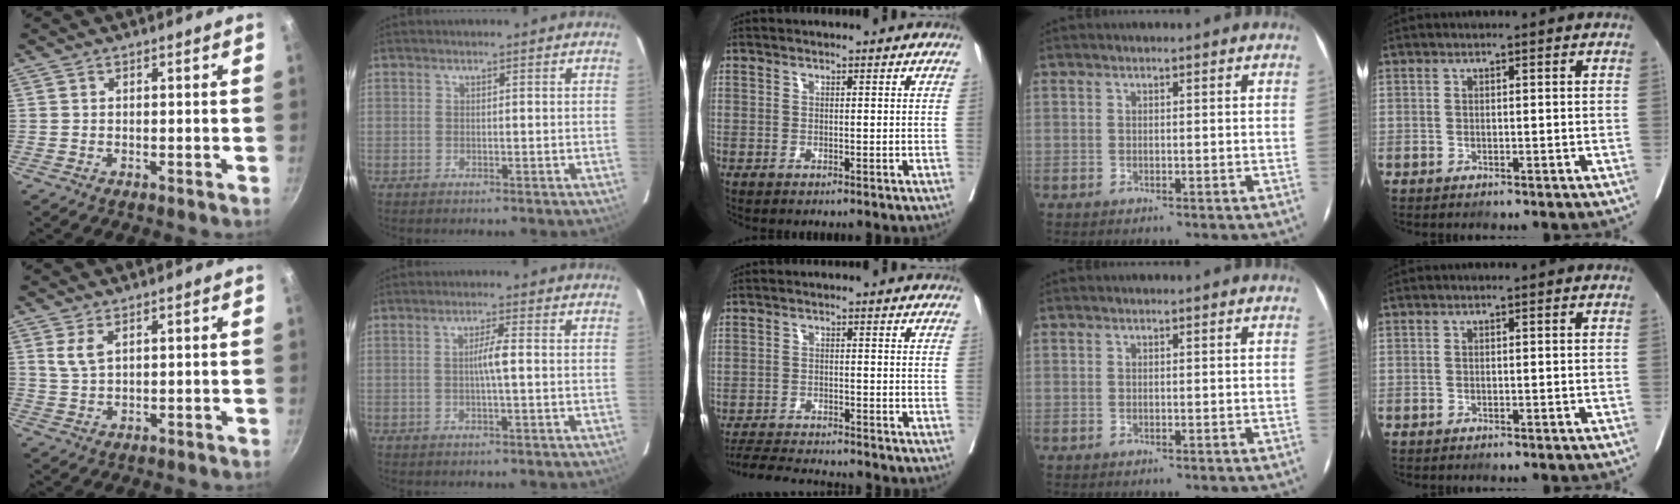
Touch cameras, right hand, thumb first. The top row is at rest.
{"thumb": {"total": 3.2, "force": [1.6, 1.4, 2.4], "torque": [-0.051, -0.004, 0.041]}, "index": {"total": 2.9, "force": [-0.1, -0.2, 2.9], "torque": [-0.051, 0.000, -0.002]}, "middle": {"total": 7.5, "force": [-7.2, -0.2, 1.9], "torque": [-0.030, -0.013, -0.121]}}